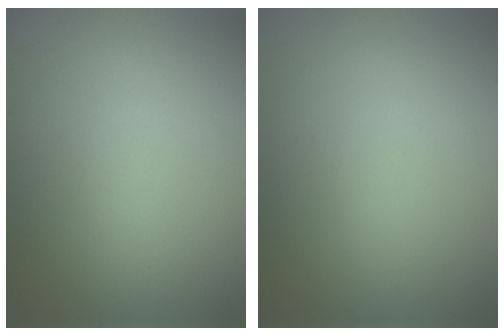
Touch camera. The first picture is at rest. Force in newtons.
{"total": 0.0}